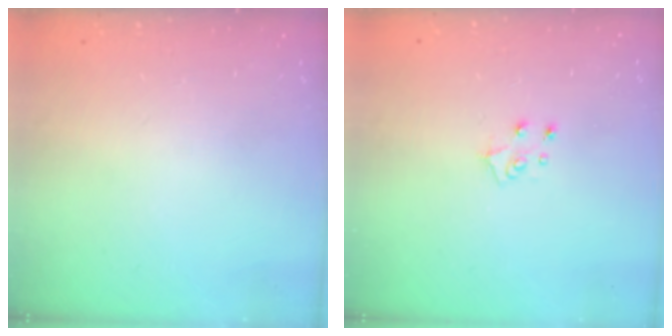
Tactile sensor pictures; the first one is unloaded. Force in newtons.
{"total": 5.6, "press": 5.6, "slide": 0.5}